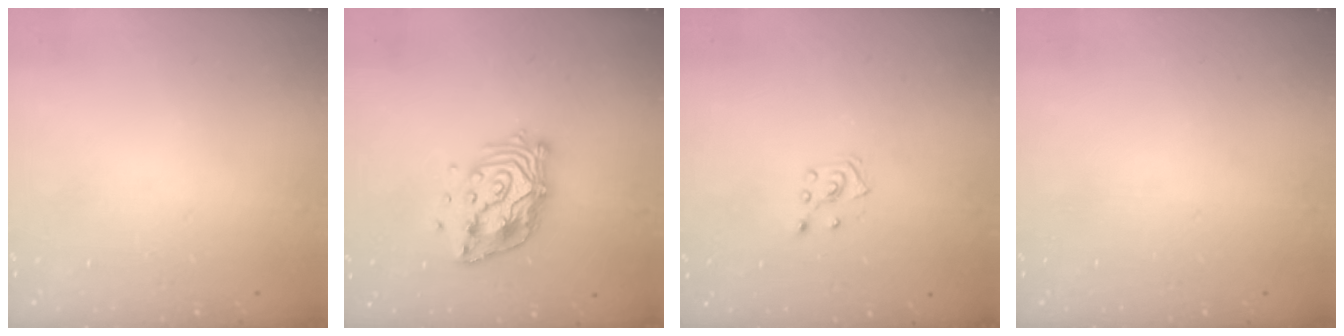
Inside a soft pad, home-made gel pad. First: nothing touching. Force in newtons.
{"total": 13.7, "press": 13.7, "slide": 1.2}
{"total": 2.8, "press": 2.7, "slide": 0.5}
{"total": 0.0}